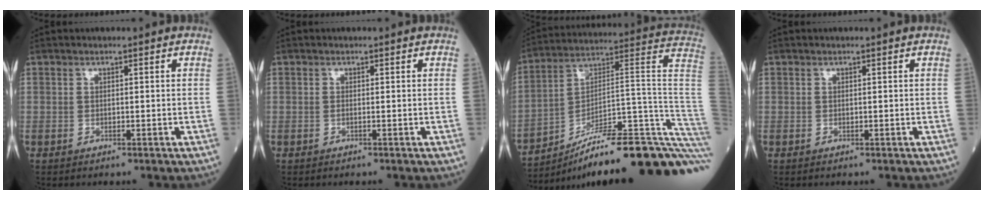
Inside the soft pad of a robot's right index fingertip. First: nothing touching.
{"total": 0.0}
{"total": 28.9, "force": [-21.5, 1.2, 19.3], "torque": [-0.153, 0.037, -0.313]}
{"total": 0.0}